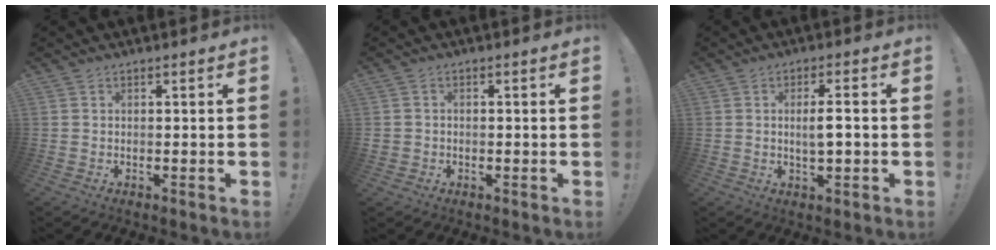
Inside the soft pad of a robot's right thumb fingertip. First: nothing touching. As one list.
[{"total": 2.0, "force": [-0.7, 1.7, 0.7], "torque": [-0.017, 0.006, -0.013]}, {"total": 4.7, "force": [-0.2, 1.2, 4.6], "torque": [-0.071, -0.001, -0.008]}]